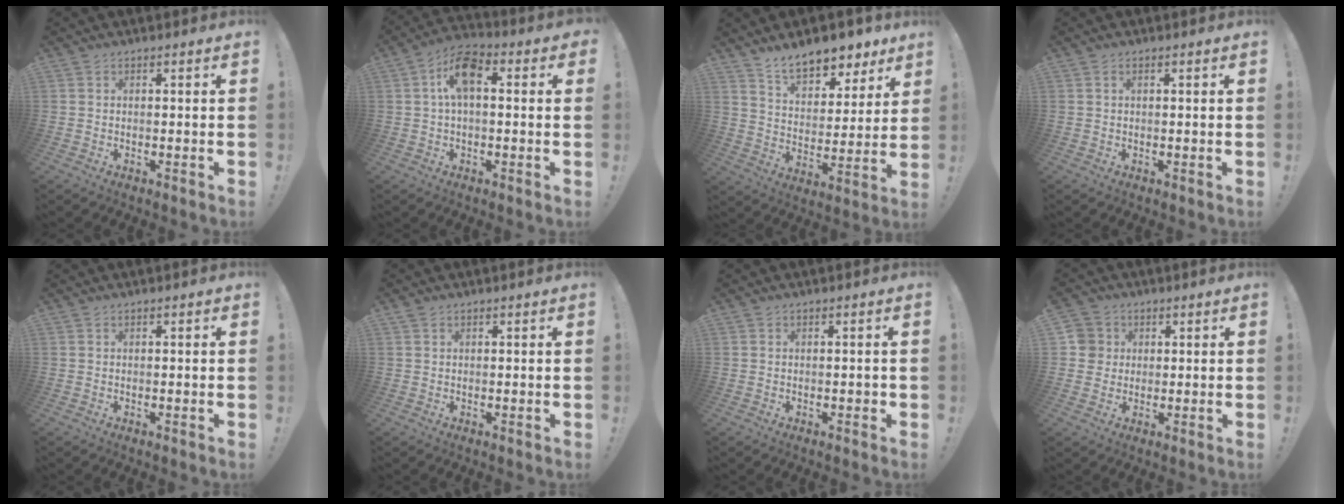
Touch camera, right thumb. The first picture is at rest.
{"total": 9.8, "force": [1.7, 5.4, 8.0], "torque": [-0.127, 0.014, 0.035]}
{"total": 12.6, "force": [10.1, 5.7, 5.0], "torque": [-0.079, -0.071, 0.185]}
{"total": 0.6, "force": [0.3, 0.2, 0.5], "torque": [-0.012, 0.003, 0.005]}
{"total": 0.0}
{"total": 0.7, "force": [0.5, 0.5, 0.1], "torque": [-0.003, 0.000, 0.010]}
{"total": 1.0, "force": [-0.3, 0.8, 0.5], "torque": [-0.010, 0.006, -0.006]}
{"total": 5.3, "force": [1.2, 5.0, 1.0], "torque": [-0.011, -0.002, 0.024]}